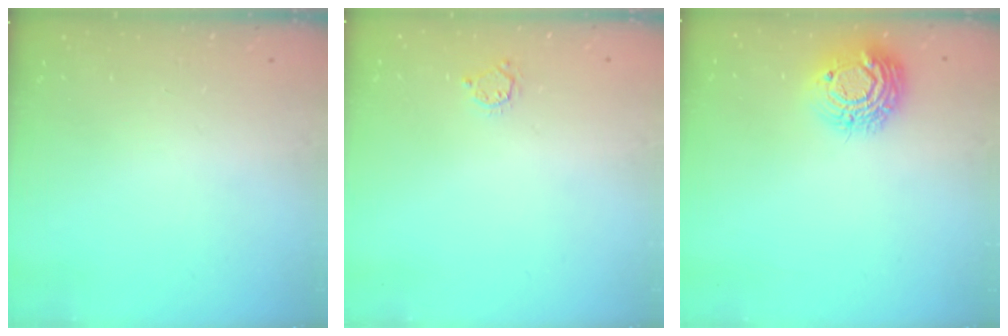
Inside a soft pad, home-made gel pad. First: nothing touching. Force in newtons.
{"total": 3.3, "press": 3.3, "slide": 0.4}
{"total": 12.4, "press": 12.3, "slide": 0.9}